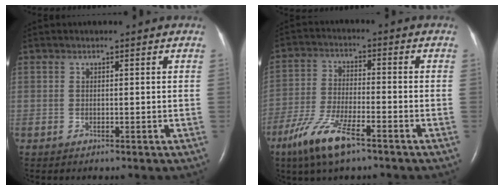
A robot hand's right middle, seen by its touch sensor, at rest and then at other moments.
{"total": 9.8, "force": [-6.2, 2.1, 7.2], "torque": [-0.157, -0.019, -0.118]}